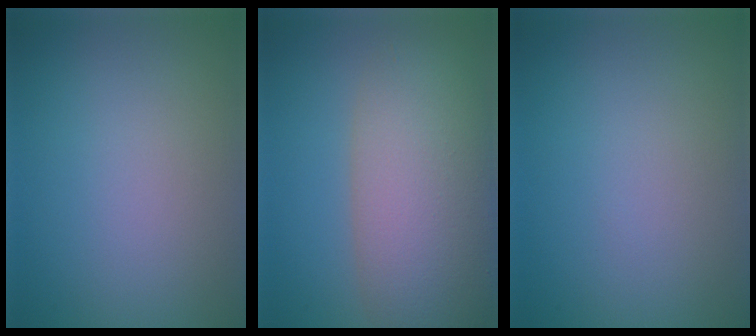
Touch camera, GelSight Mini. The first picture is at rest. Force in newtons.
{"total": 10.2, "press": 10.2, "slide": 0.5}
{"total": 0.0}